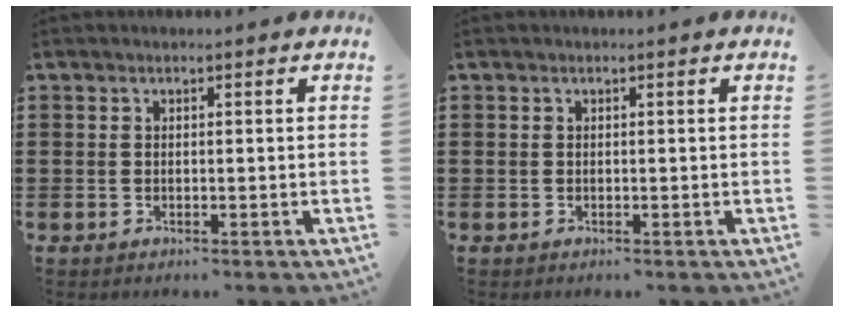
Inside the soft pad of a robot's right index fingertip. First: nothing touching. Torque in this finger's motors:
{"motor_torque": [0.00, 0.00, 0.00, 0.00]}